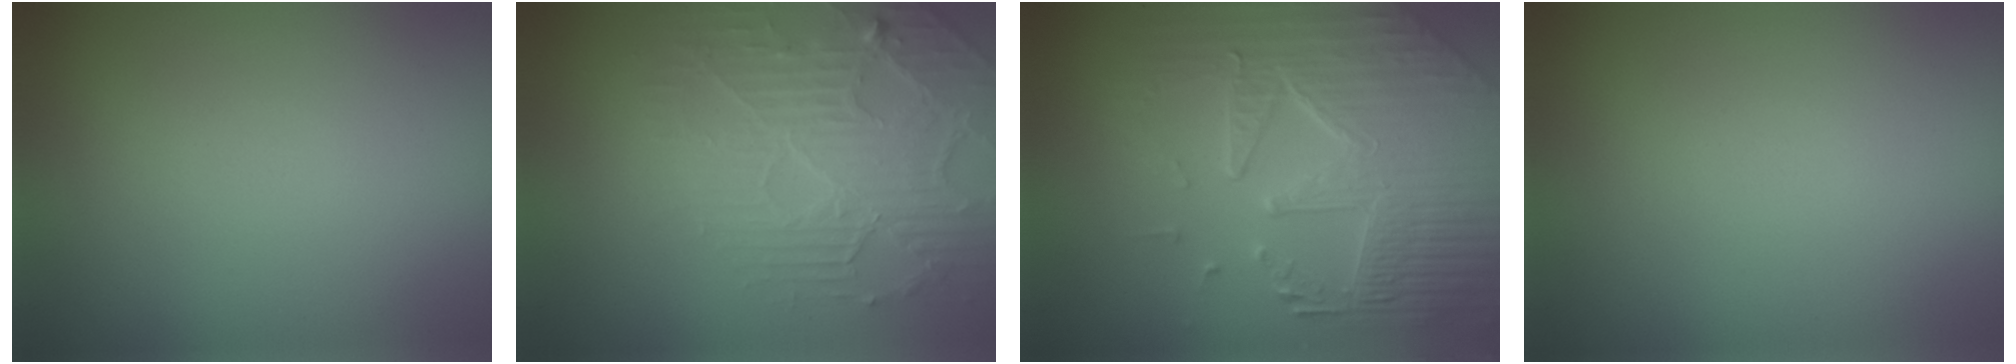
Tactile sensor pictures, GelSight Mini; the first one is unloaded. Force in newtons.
{"total": 4.2, "press": 3.8, "slide": 1.6}
{"total": 8.7, "press": 5.9, "slide": 6.3}
{"total": 0.0}